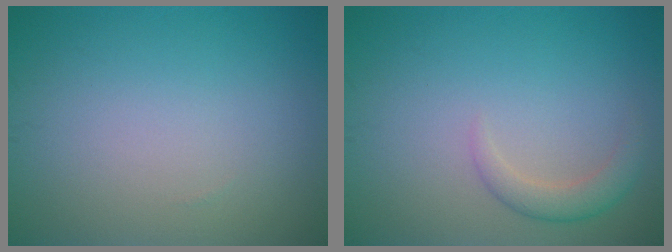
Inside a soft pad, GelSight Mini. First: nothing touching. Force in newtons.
{"total": 2.1, "press": 2.1, "slide": 0.2}